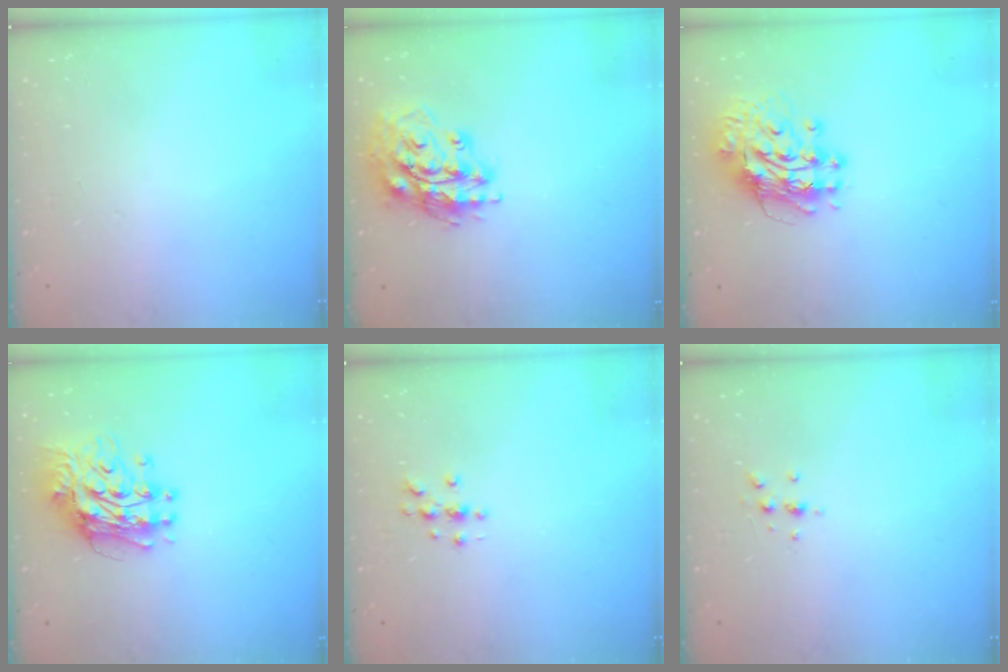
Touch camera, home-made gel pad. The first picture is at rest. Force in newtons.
{"total": 16.9, "press": 16.7, "slide": 2.3}
{"total": 12.0, "press": 11.9, "slide": 1.7}
{"total": 12.2, "press": 12.2, "slide": 1.0}
{"total": 3.7, "press": 3.7, "slide": 0.4}
{"total": 6.1, "press": 6.1, "slide": 0.7}